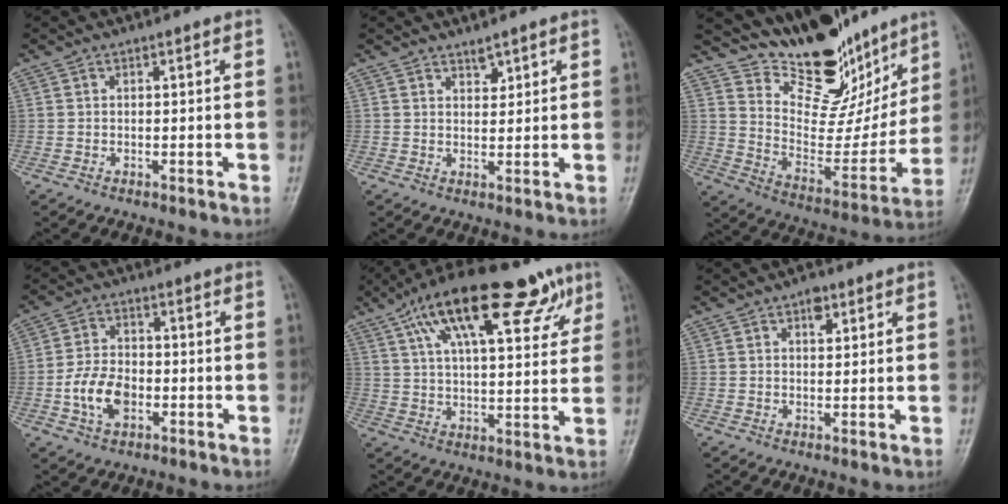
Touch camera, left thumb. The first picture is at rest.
{"total": 2.1, "force": [1.7, 0.9, 0.9], "torque": [-0.004, -0.014, 0.029]}
{"total": 19.4, "force": [15.4, 8.1, 8.4], "torque": [-0.062, -0.099, 0.255]}
{"total": 8.1, "force": [-2.2, 5.4, 5.6], "torque": [-0.097, 0.013, -0.046]}
{"total": 22.3, "force": [11.9, 8.9, 16.6], "torque": [-0.243, -0.003, 0.188]}
{"total": 2.8, "force": [1.5, 1.6, 1.7], "torque": [-0.014, -0.004, 0.019]}